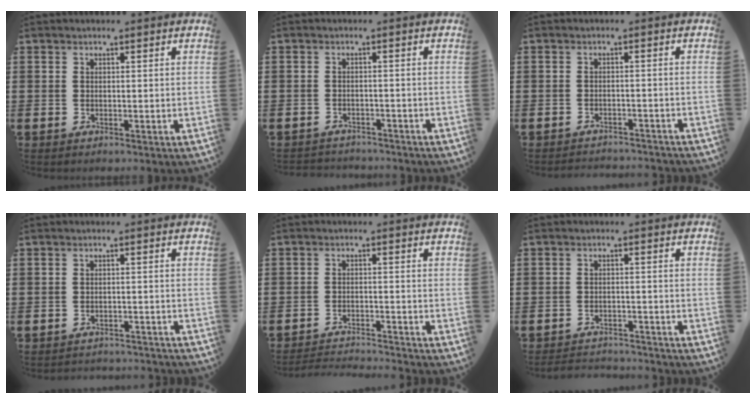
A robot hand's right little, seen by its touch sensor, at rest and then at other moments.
{"total": 1.6, "force": [-1.5, 0.2, -0.2], "torque": [0.000, 0.002, -0.035]}
{"total": 1.7, "force": [-1.7, -0.1, -0.2], "torque": [-0.002, 0.003, -0.037]}
{"total": 1.8, "force": [-1.7, -0.1, -0.1], "torque": [-0.003, 0.003, -0.038]}
{"total": 2.6, "force": [-2.5, -0.2, 0.0], "torque": [-0.003, 0.001, -0.055]}
{"total": 2.4, "force": [-2.4, 0.0, -0.2], "torque": [-0.003, 0.002, -0.052]}